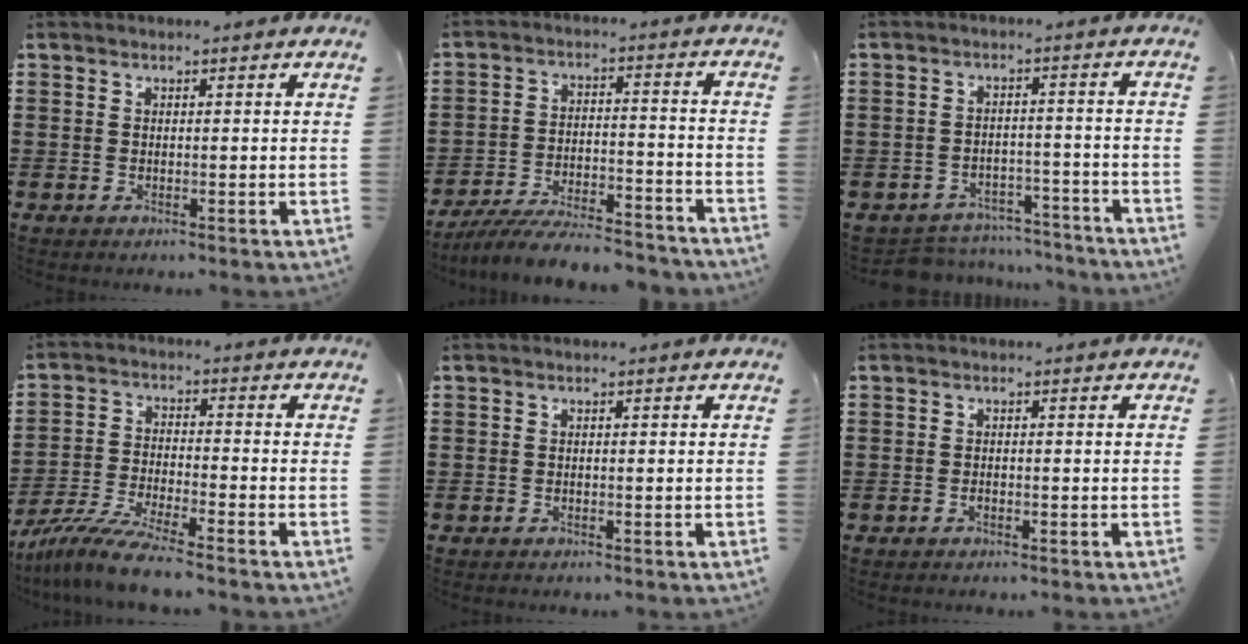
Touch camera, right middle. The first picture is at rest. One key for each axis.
{"total": 7.6, "fx": -7.1, "fy": 0.7, "fz": 2.6, "tx": -0.052, "ty": 0.006, "tz": -0.139}
{"total": 4.7, "fx": -4.6, "fy": 0.7, "fz": -0.1, "tx": -0.003, "ty": 0.010, "tz": -0.097}
{"total": 7.8, "fx": -6.9, "fy": 0.0, "fz": 3.7, "tx": -0.086, "ty": -0.010, "tz": -0.136}
{"total": 0.0}
{"total": 0.6, "fx": -0.4, "fy": 0.3, "fz": 0.4, "tx": -0.009, "ty": -0.003, "tz": -0.008}